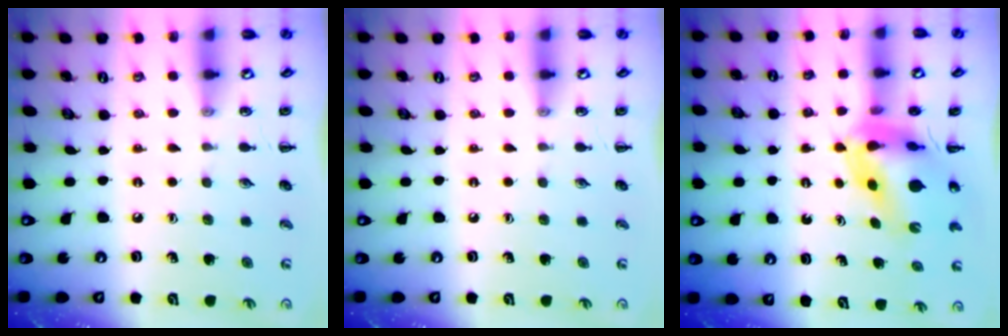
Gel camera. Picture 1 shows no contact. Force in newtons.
{"total": 0.0}
{"total": 8.7, "press": 8.2, "slide": 2.9}